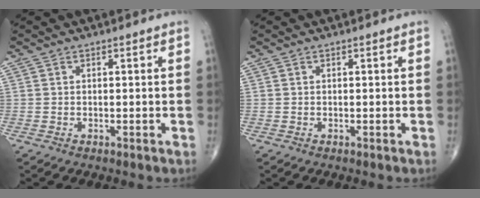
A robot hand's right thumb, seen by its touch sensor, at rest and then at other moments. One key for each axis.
{"total": 0.0}